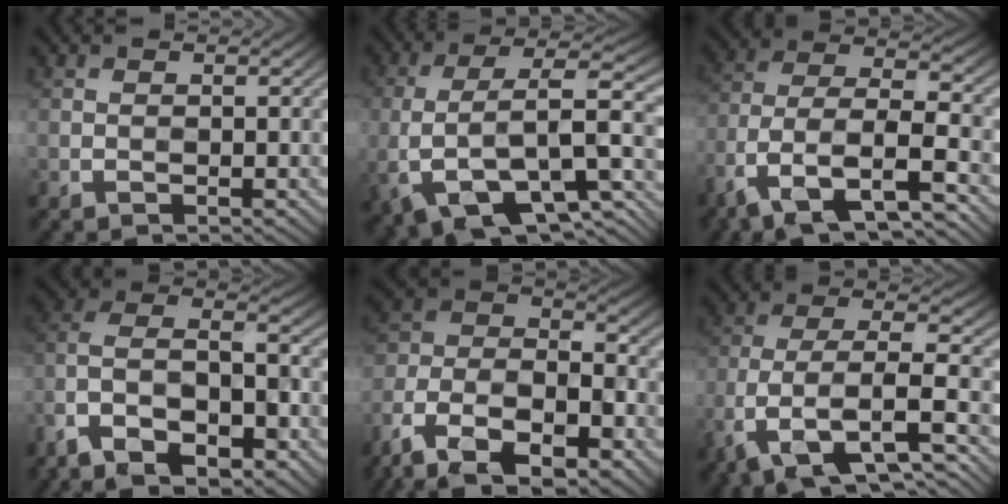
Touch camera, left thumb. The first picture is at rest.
{"total": 13.3, "force": [-2.7, 6.4, 11.3], "torque": [-0.229, -0.010, -0.040]}
{"total": 13.1, "force": [-8.0, 5.7, 8.8], "torque": [-0.195, -0.014, -0.148]}
{"total": 14.3, "force": [-8.6, 7.0, 9.0], "torque": [-0.214, -0.026, -0.143]}
{"total": 16.3, "force": [-10.7, 7.8, 9.6], "torque": [-0.232, -0.026, -0.200]}
{"total": 12.5, "force": [-6.3, 5.7, 9.2], "torque": [-0.196, -0.012, -0.113]}